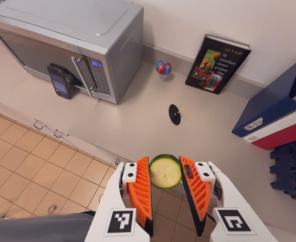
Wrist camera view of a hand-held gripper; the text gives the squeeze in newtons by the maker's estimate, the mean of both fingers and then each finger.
{"total": 8.7, "left": 8.9, "right": 8.6}